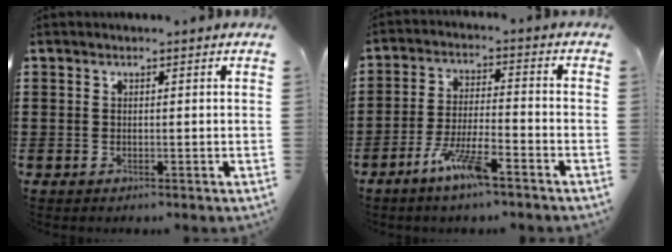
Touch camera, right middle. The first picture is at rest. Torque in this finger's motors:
{"motor_torque": [1.26, -0.88, 0.54, 0.18]}